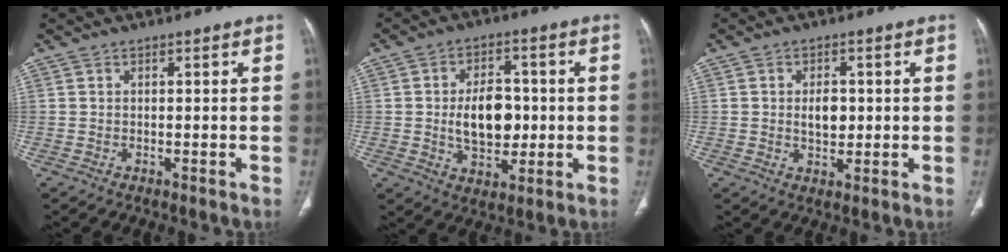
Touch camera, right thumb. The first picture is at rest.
{"total": 10.7, "force": [-0.2, 7.0, 8.1], "torque": [-0.100, 0.006, 0.000]}
{"total": 4.4, "force": [0.3, 2.9, 3.3], "torque": [-0.040, -0.001, 0.007]}